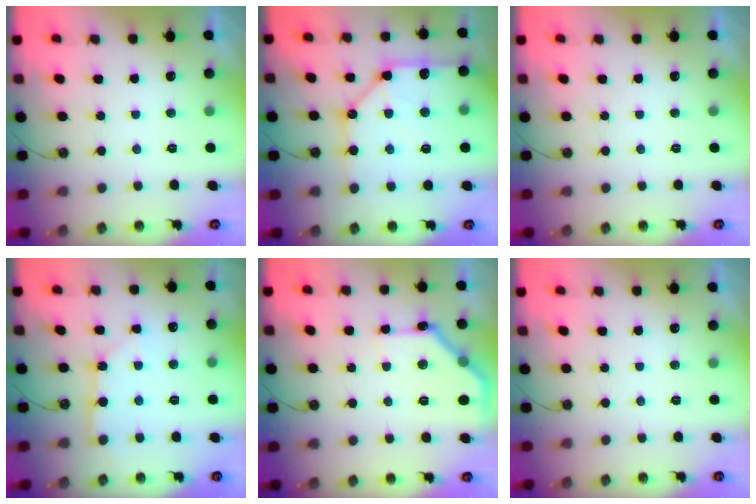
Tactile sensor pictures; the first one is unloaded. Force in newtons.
{"total": 14.7, "press": 14.6, "slide": 1.6}
{"total": 0.0}
{"total": 2.4, "press": 2.4, "slide": 0.3}
{"total": 13.3, "press": 13.3, "slide": 0.2}
{"total": 0.0}